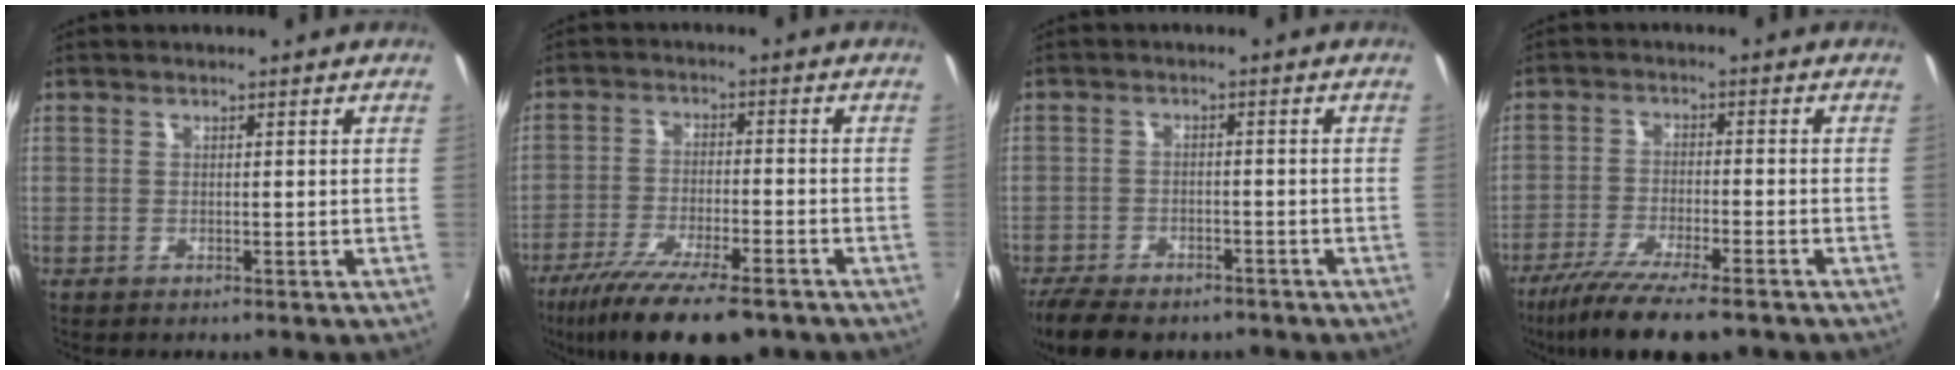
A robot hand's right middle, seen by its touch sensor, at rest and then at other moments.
{"total": 15.0, "force": [-10.9, 3.7, 9.6], "torque": [-0.194, -0.046, -0.181]}
{"total": 10.6, "force": [-8.3, 4.0, 5.2], "torque": [-0.119, -0.027, -0.135]}
{"total": 12.0, "force": [-9.2, 1.9, 7.4], "torque": [-0.159, -0.038, -0.160]}